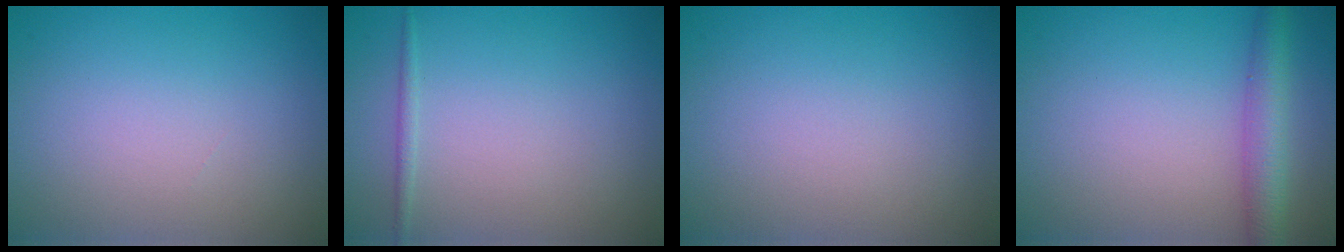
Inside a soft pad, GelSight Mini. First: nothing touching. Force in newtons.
{"total": 0.7, "press": 0.7, "slide": 0.0}
{"total": 0.0}
{"total": 3.5, "press": 3.5, "slide": 0.1}